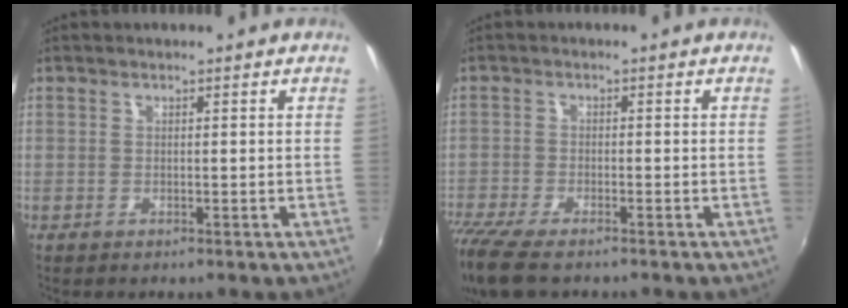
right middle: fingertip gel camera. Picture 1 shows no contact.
{"total": 10.8, "force": [-8.5, 2.9, 5.9], "torque": [-0.152, -0.050, -0.160]}